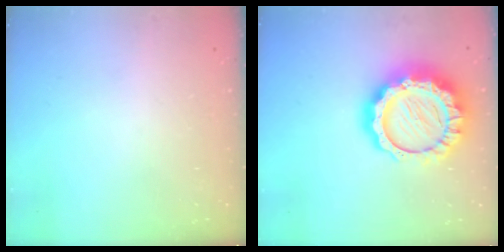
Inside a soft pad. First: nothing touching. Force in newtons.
{"total": 20.7, "press": 20.7, "slide": 1.5}